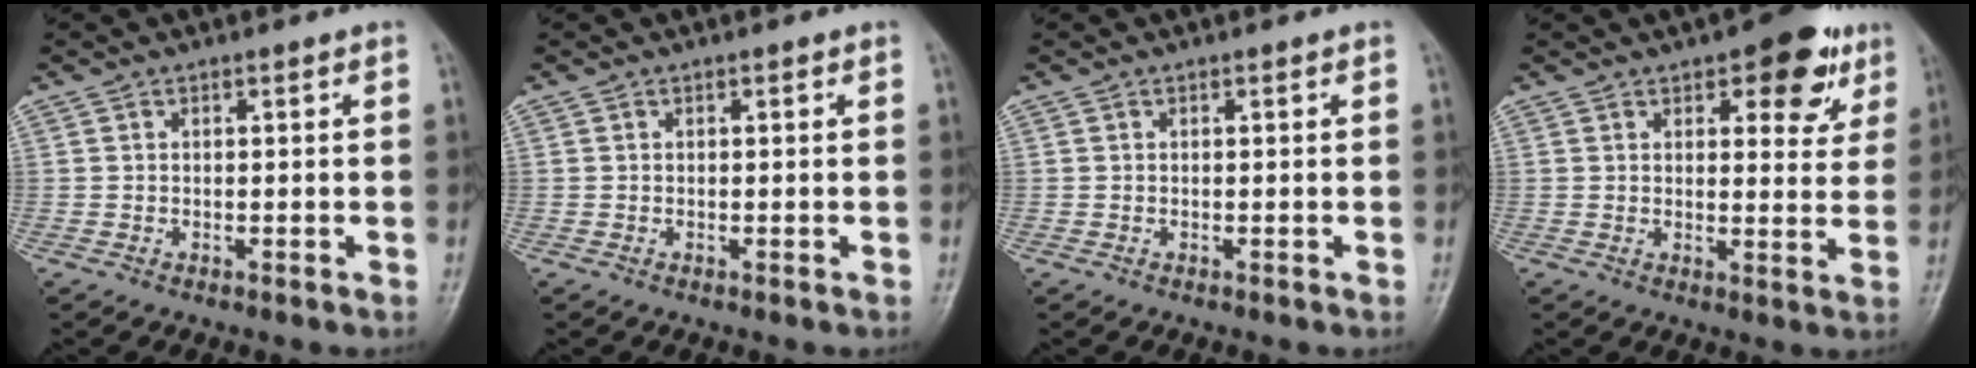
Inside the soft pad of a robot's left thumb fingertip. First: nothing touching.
{"total": 0.0}
{"total": 0.0}
{"total": 10.3, "force": [5.5, 4.7, 7.3], "torque": [-0.054, -0.019, 0.065]}